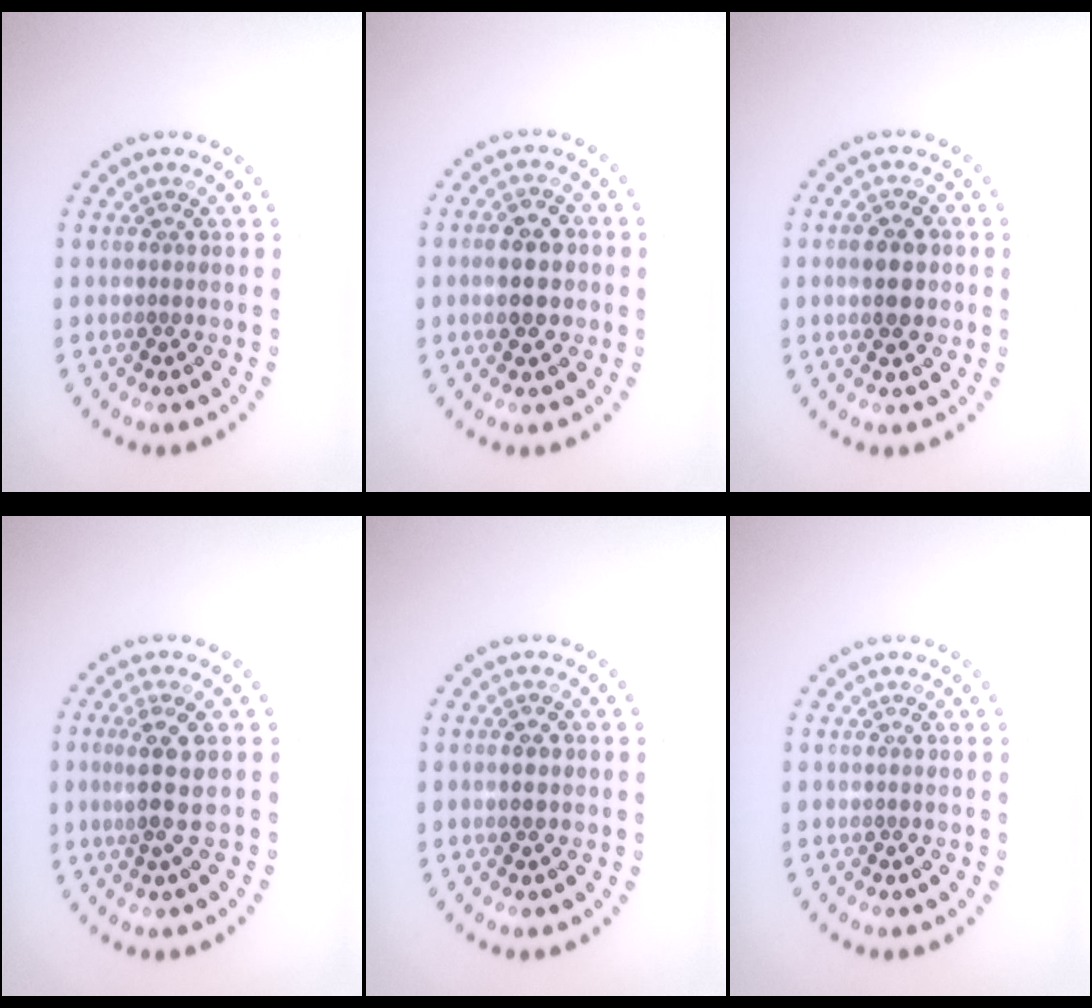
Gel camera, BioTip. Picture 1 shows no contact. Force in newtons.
{"total": 3.4, "press": 3.4, "slide": 0.1}
{"total": 3.1, "press": 3.1, "slide": 0.0}
{"total": 2.9, "press": 2.5, "slide": 1.5}
{"total": 1.7, "press": 1.7, "slide": 0.2}
{"total": 0.0}